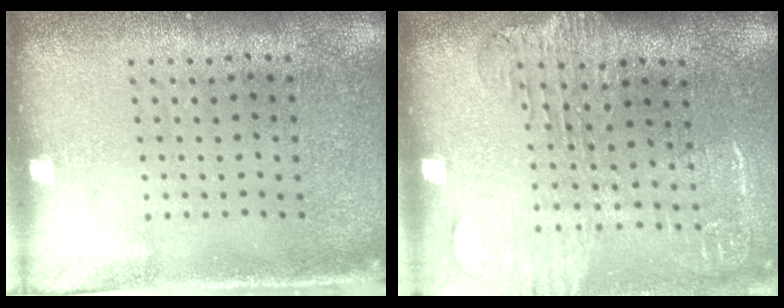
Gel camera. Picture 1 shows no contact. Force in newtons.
{"total": 1.8, "press": 1.5, "slide": 0.9}